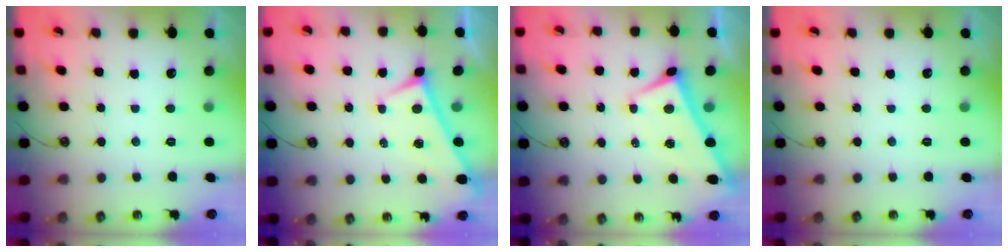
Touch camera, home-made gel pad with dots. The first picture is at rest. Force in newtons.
{"total": 0.0}
{"total": 2.3, "press": 2.2, "slide": 0.2}
{"total": 0.0}